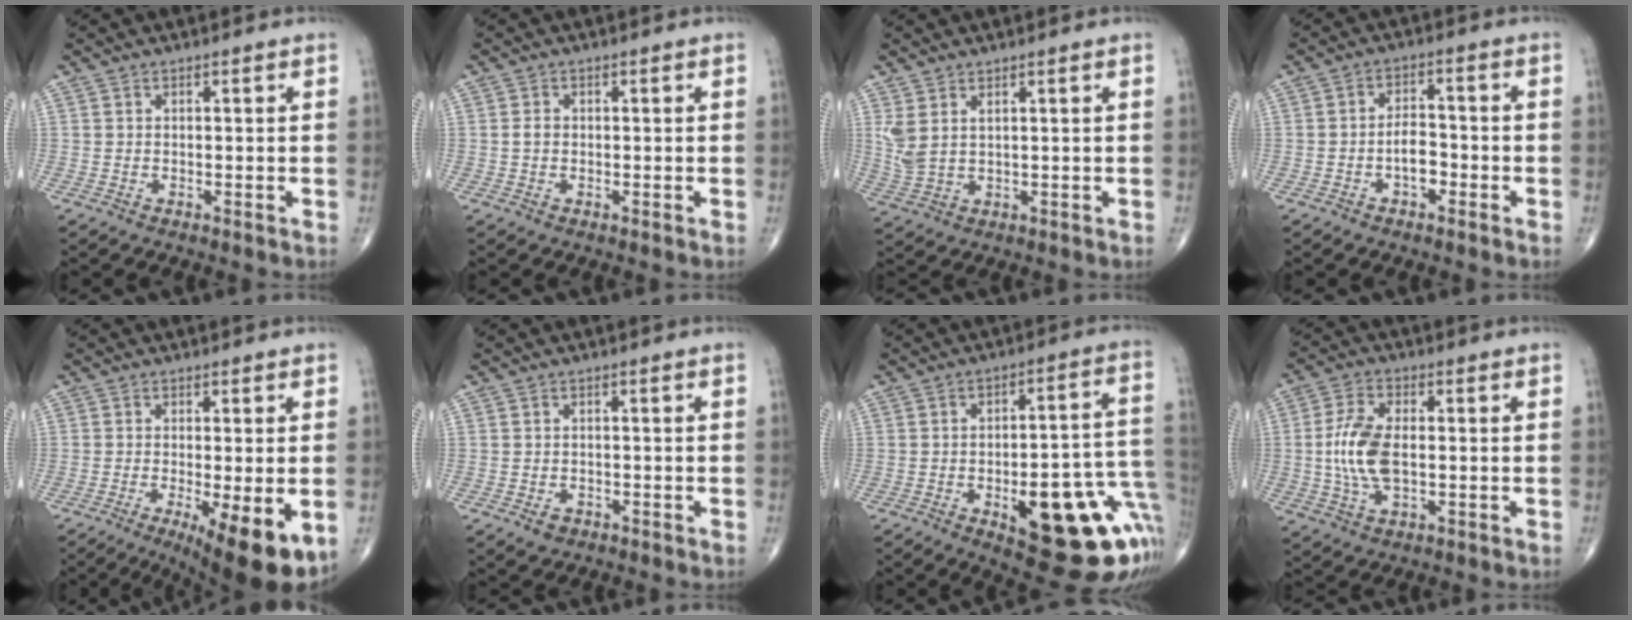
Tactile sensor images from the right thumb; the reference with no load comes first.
{"total": 1.4, "force": [-0.1, 1.1, 0.9], "torque": [-0.015, 0.004, -0.003]}
{"total": 4.7, "force": [2.1, 2.1, 3.6], "torque": [-0.092, -0.007, 0.054]}
{"total": 4.6, "force": [-1.8, 2.6, 3.3], "torque": [-0.044, 0.020, -0.035]}
{"total": 12.4, "force": [-4.6, 3.2, 11.0], "torque": [-0.138, -0.019, -0.062]}
{"total": 1.9, "force": [-1.0, 1.4, 0.9], "torque": [-0.010, 0.003, -0.011]}
{"total": 24.2, "force": [-7.8, 8.6, 21.3], "torque": [-0.204, 0.029, -0.082]}
{"total": 9.7, "force": [-0.4, 5.0, 8.3], "torque": [-0.179, 0.004, -0.006]}